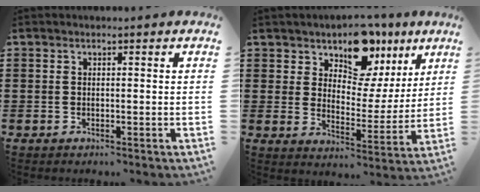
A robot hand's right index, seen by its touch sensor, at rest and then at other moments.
{"total": 10.4, "force": [8.1, 5.2, 4.0], "torque": [-0.077, -0.039, 0.146]}